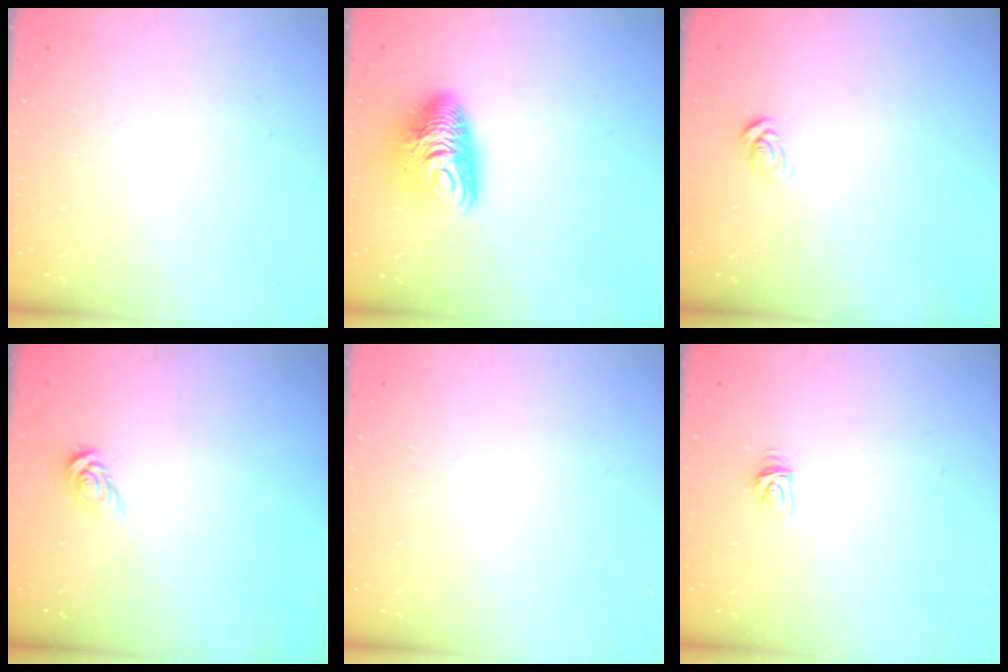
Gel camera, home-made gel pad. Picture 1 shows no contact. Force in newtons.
{"total": 11.4, "press": 11.4, "slide": 1.2}
{"total": 3.8, "press": 3.8, "slide": 0.4}
{"total": 3.8, "press": 3.7, "slide": 0.5}
{"total": 0.0}
{"total": 3.7, "press": 3.7, "slide": 0.4}